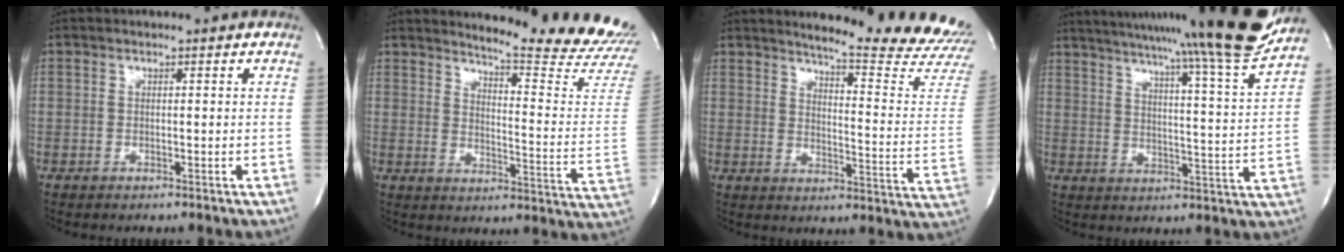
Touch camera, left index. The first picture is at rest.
{"total": 18.7, "force": [18.1, -1.4, 4.7], "torque": [-0.074, -0.155, 0.205]}
{"total": 19.4, "force": [18.6, -1.3, 5.4], "torque": [-0.081, -0.146, 0.210]}
{"total": 23.2, "force": [20.3, -2.1, 11.1], "torque": [-0.173, -0.063, 0.267]}